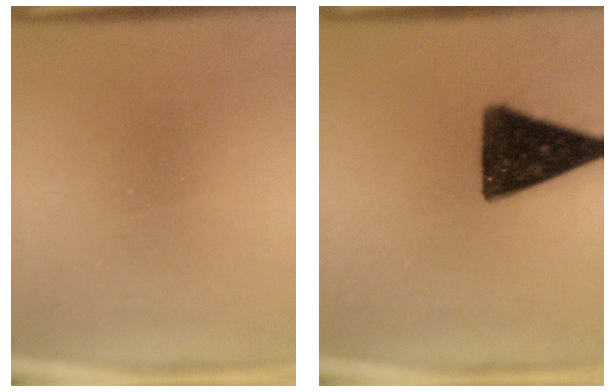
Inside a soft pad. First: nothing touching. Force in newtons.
{"total": 15.4}